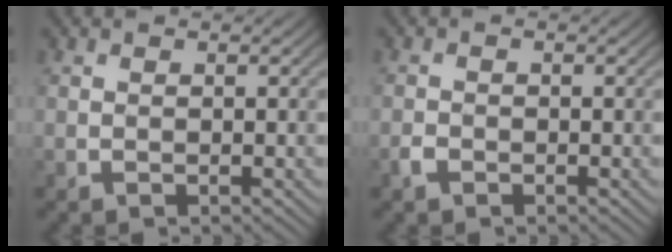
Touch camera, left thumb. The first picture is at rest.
{"total": 1.3, "force": [-1.1, 0.6, 0.1], "torque": [-0.005, 0.000, -0.024]}